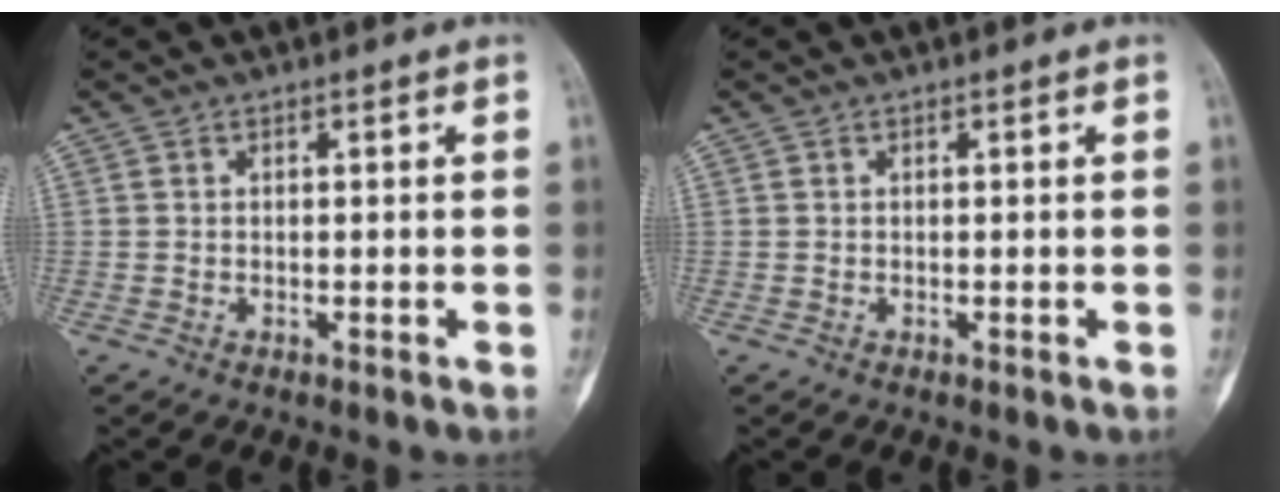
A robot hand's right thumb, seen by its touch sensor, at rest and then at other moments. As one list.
[{"total": 0.0}]